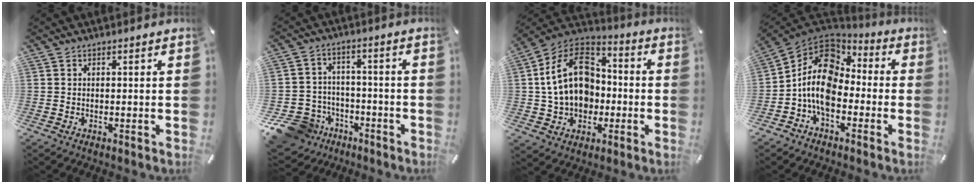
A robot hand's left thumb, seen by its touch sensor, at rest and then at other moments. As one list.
[{"total": 11.6, "force": [-6.7, 8.9, 3.3], "torque": [-0.077, 0.049, -0.114]}, {"total": 18.3, "force": [-0.5, 14.6, 11.1], "torque": [-0.228, 0.016, -0.011]}, {"total": 12.9, "force": [-2.6, 9.5, 8.4], "torque": [-0.185, 0.023, -0.051]}]